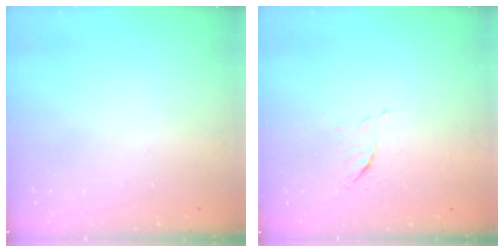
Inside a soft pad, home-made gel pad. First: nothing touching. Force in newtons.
{"total": 6.3, "press": 6.3, "slide": 0.6}